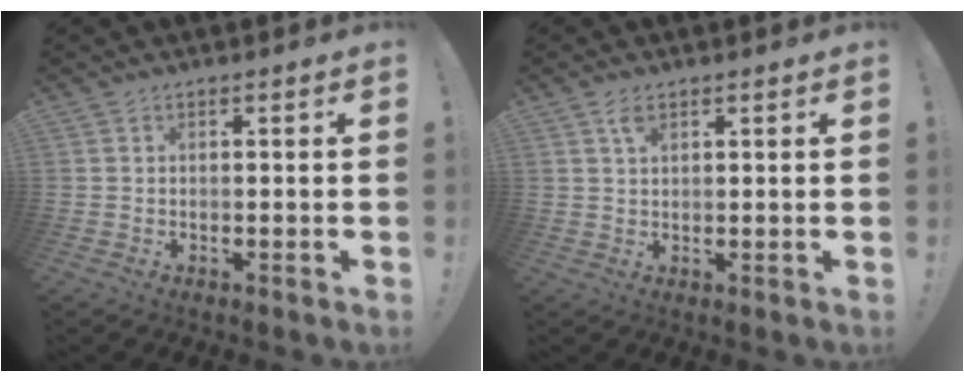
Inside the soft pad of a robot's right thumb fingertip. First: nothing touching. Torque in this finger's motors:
{"motor_torque": [0.01, 0.07, 0.33, 0.04, 0.02]}